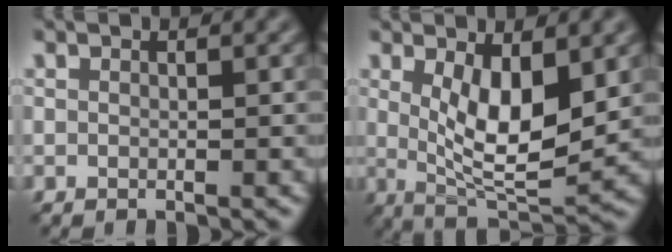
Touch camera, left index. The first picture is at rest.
{"total": 7.1, "force": [1.1, 2.5, 6.6], "torque": [-0.119, -0.019, 0.026]}